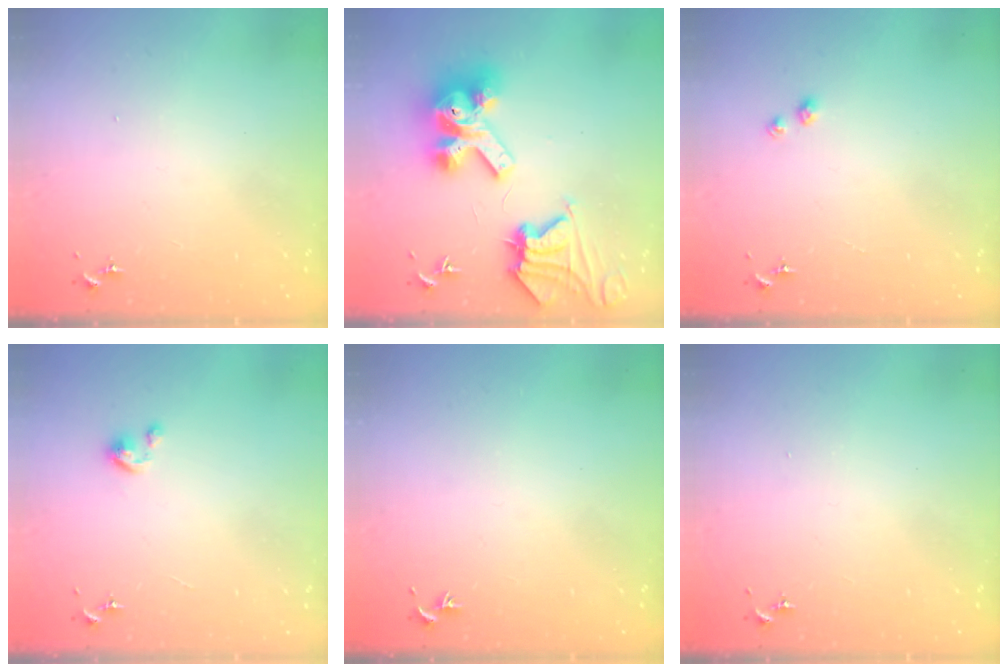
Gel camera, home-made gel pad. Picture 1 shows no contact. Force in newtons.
{"total": 16.2, "press": 16.1, "slide": 2.1}
{"total": 2.3, "press": 2.3, "slide": 0.3}
{"total": 2.4, "press": 2.4, "slide": 0.2}
{"total": 0.0}
{"total": 0.0}